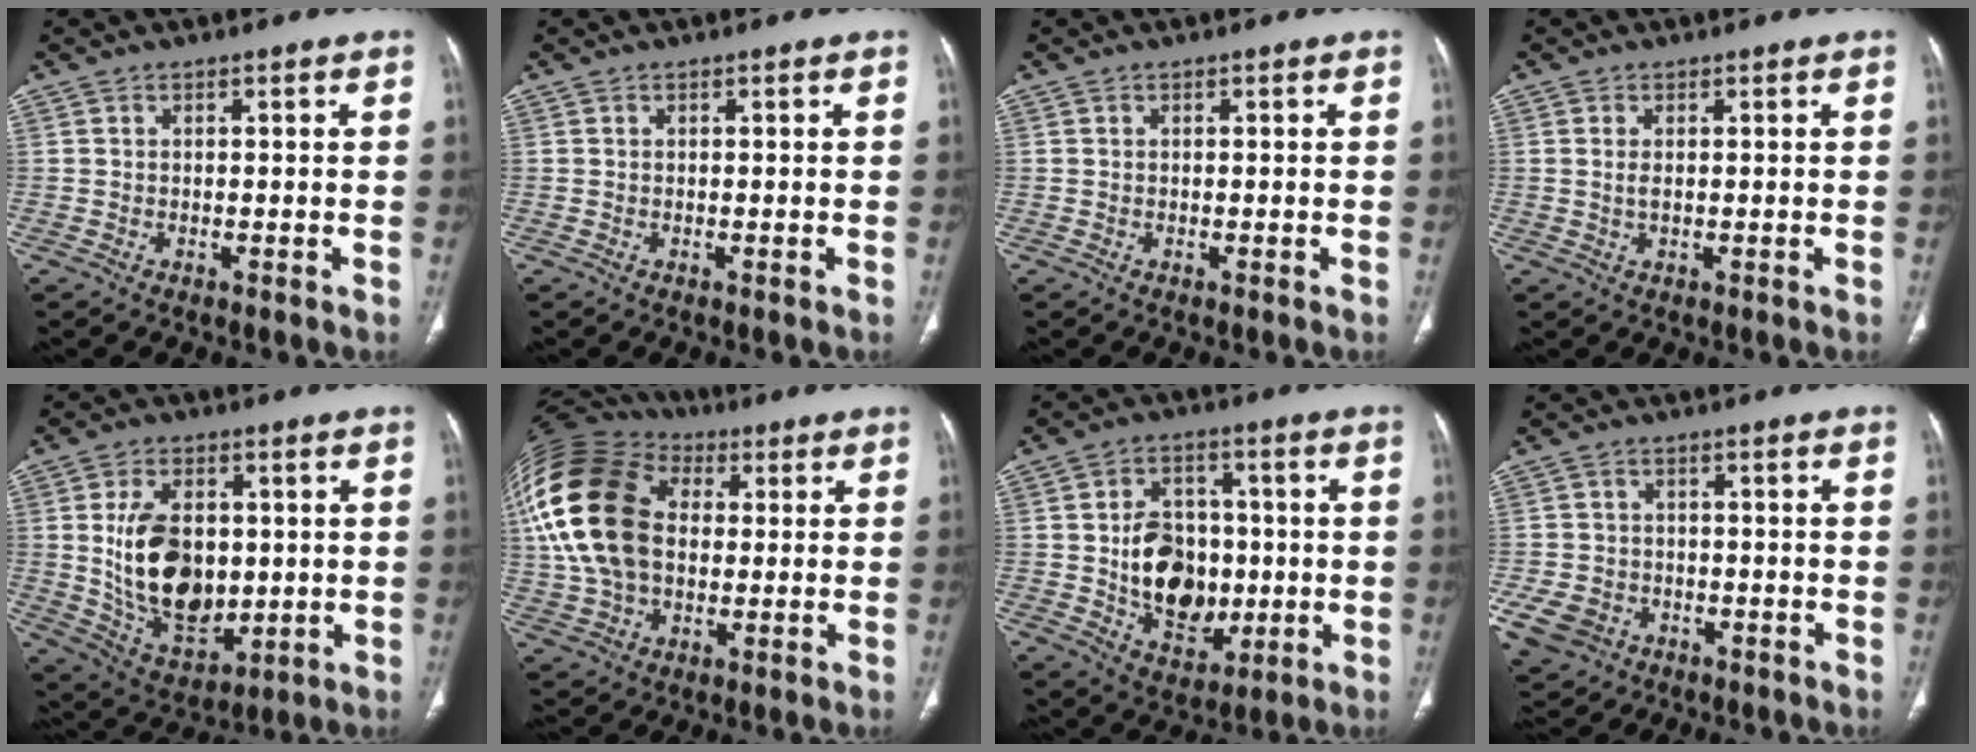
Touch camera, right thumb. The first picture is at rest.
{"total": 0.0}
{"total": 0.0}
{"total": 1.5, "force": [0.3, 0.7, 1.3], "torque": [-0.027, -0.002, 0.010]}
{"total": 16.5, "force": [0.9, 10.6, 12.6], "torque": [-0.181, -0.015, 0.037]}
{"total": 24.3, "force": [3.1, 16.5, 17.6], "torque": [-0.374, 0.018, 0.056]}
{"total": 14.5, "force": [-0.9, 10.7, 9.6], "torque": [-0.104, 0.009, 0.000]}
{"total": 12.0, "force": [-5.4, 9.4, 5.1], "torque": [-0.114, 0.022, -0.079]}